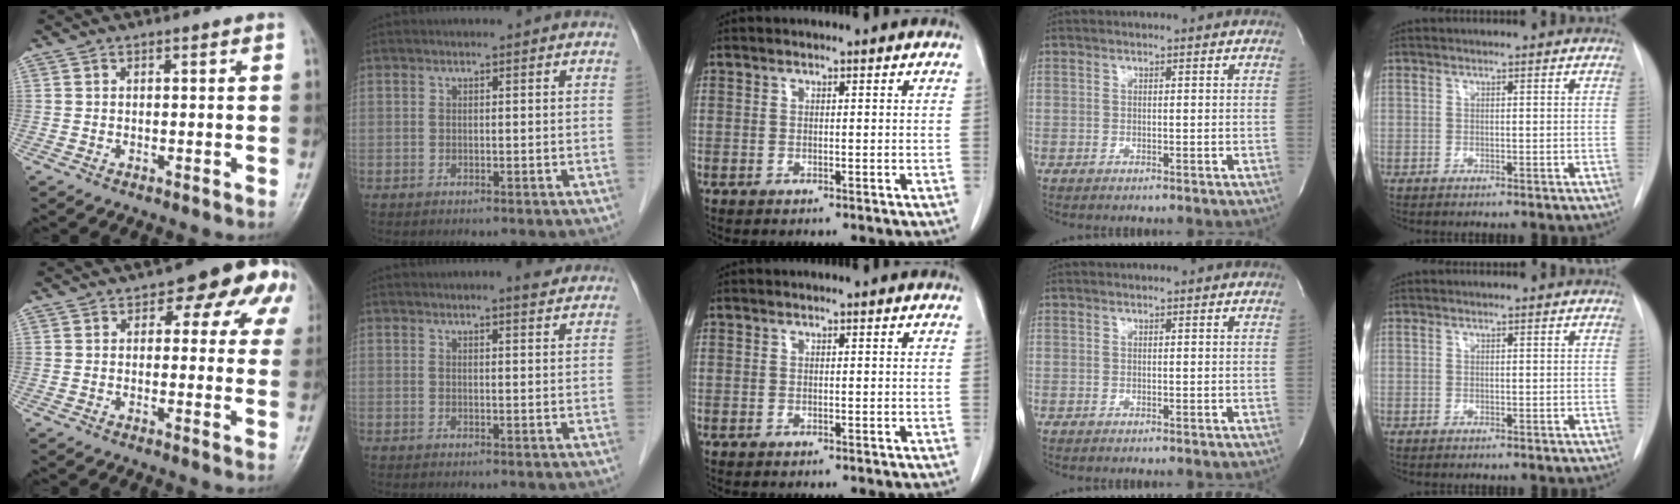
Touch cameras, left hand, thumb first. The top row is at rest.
{"thumb": {"total": 11.7, "force": [4.9, 6.1, 8.7], "torque": [-0.047, 0.005, 0.051]}, "index": {"total": 4.2, "force": [3.8, 0.5, 1.6], "torque": [-0.023, 0.006, 0.041]}}